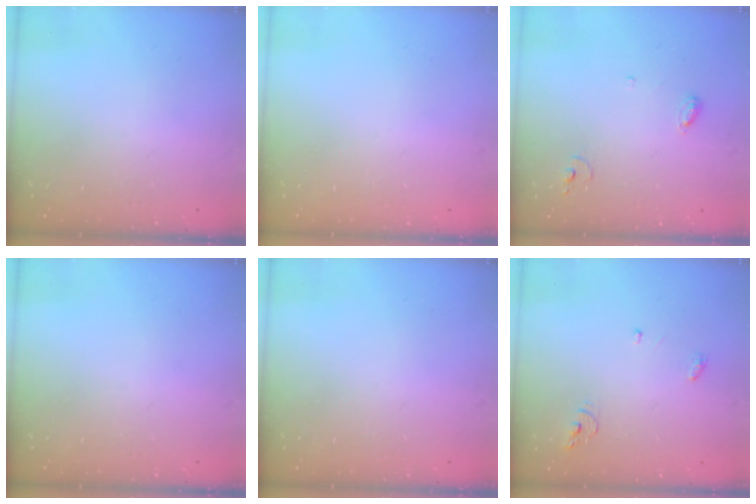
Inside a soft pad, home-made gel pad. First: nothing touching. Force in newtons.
{"total": 0.0}
{"total": 4.7, "press": 4.7, "slide": 0.5}
{"total": 0.0}
{"total": 0.0}
{"total": 4.2, "press": 4.1, "slide": 0.3}